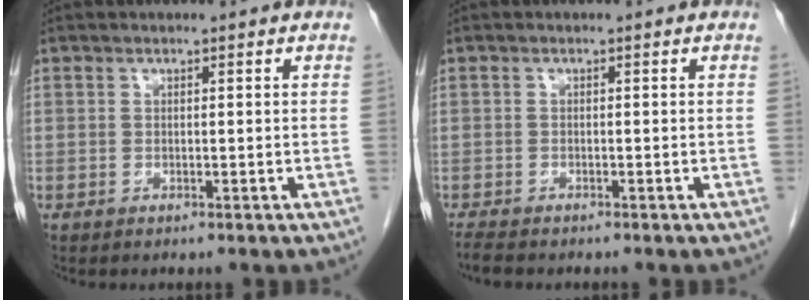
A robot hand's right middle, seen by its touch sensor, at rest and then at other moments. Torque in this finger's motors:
{"motor_torque": [0.20, -0.08, 0.01, 0.00]}